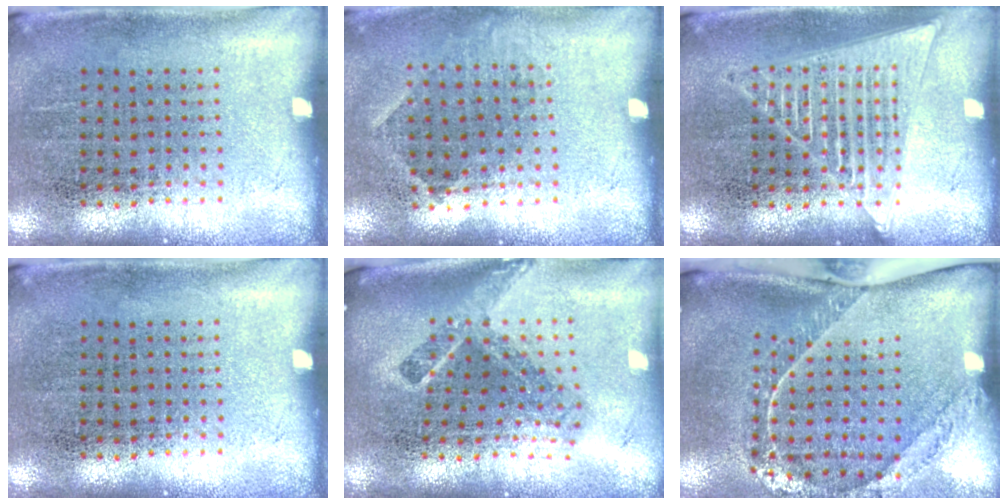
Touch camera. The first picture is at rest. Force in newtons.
{"total": 0.9, "press": 0.6, "slide": 0.6}
{"total": 2.9, "press": 2.9, "slide": 0.3}
{"total": 0.0}
{"total": 2.2, "press": 1.5, "slide": 1.7}
{"total": 2.1, "press": 1.6, "slide": 1.3}